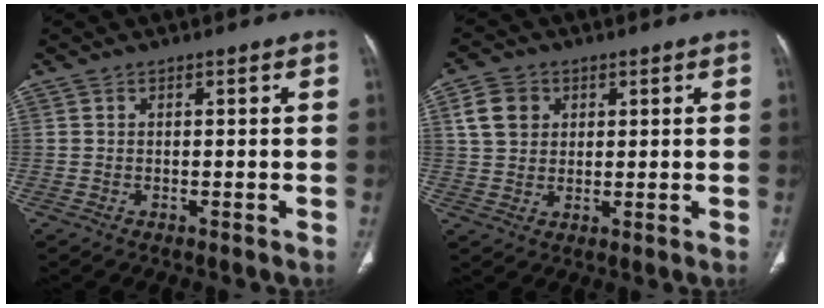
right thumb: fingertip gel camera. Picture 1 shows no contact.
{"total": 6.2, "force": [2.0, 5.1, 3.0], "torque": [-0.037, 0.001, 0.038]}